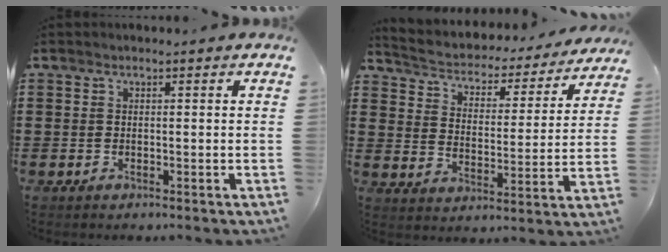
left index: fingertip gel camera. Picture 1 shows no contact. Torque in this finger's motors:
{"motor_torque": [2.14, 0.00, 0.26, 0.06]}